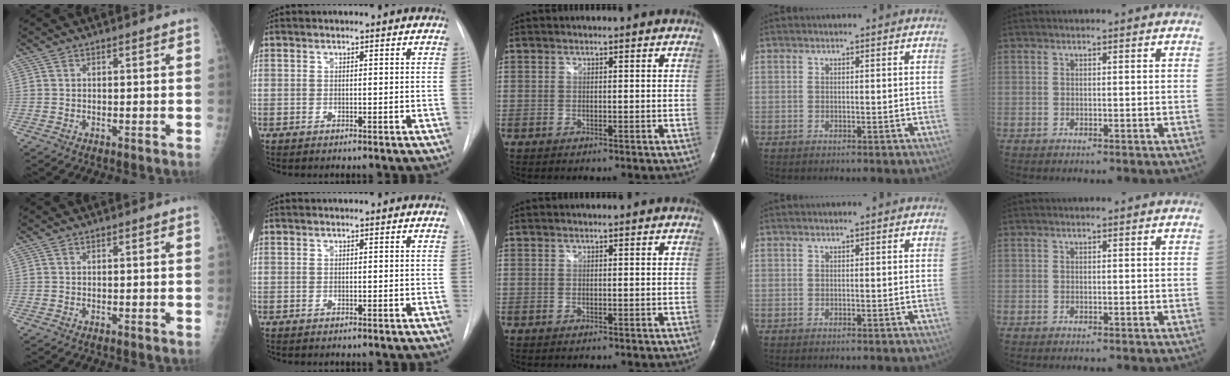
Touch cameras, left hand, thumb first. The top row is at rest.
{}